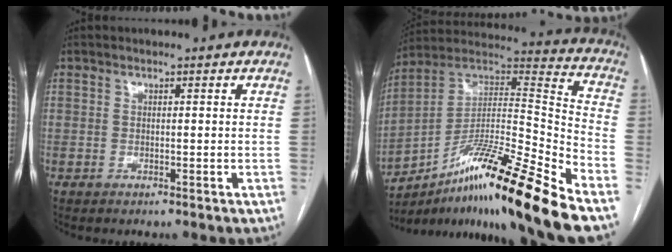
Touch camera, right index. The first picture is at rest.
{"total": 22.5, "force": [-15.0, -0.1, 16.8], "torque": [-0.259, 0.004, -0.253]}